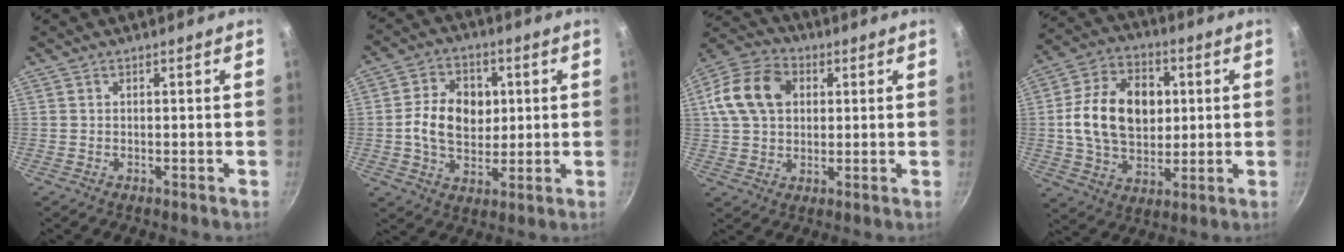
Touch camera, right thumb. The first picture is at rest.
{"total": 11.6, "force": [1.0, 8.6, 7.7], "torque": [-0.105, 0.004, 0.011]}
{"total": 13.3, "force": [3.0, 9.9, 8.3], "torque": [-0.140, 0.016, 0.040]}
{"total": 17.6, "force": [2.0, 12.5, 12.3], "torque": [-0.185, 0.011, 0.029]}